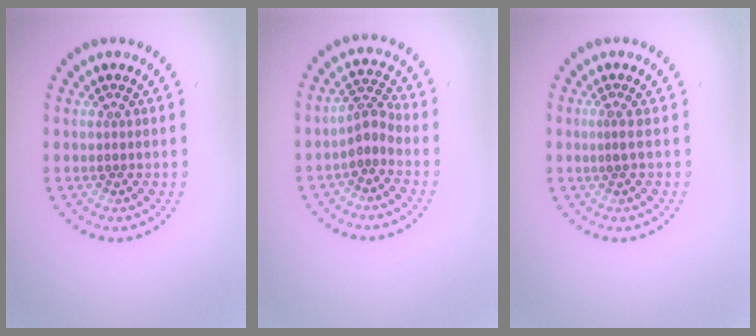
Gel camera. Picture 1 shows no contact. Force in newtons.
{"total": 2.3, "press": 1.6, "slide": 1.6}
{"total": 0.9, "press": 0.4, "slide": 0.8}